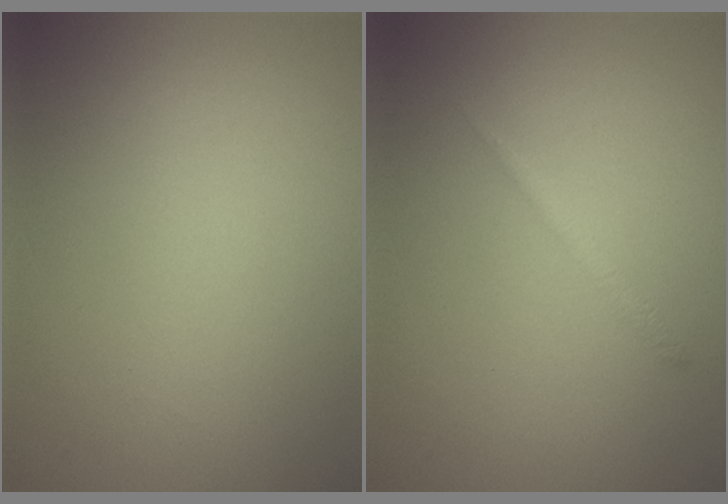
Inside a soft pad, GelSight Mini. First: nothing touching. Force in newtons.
{"total": 0.9, "press": 0.9, "slide": 0.0}